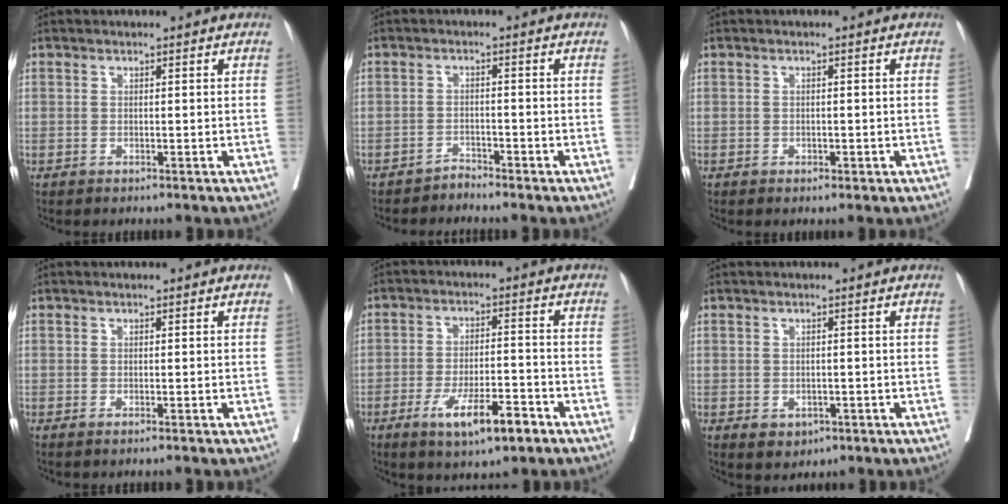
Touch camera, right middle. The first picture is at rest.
{"total": 1.6, "force": [-1.6, 0.0, -0.3], "torque": [0.011, -0.005, -0.027]}
{"total": 1.3, "force": [-0.4, 0.8, 0.9], "torque": [-0.015, 0.000, -0.001]}
{"total": 1.0, "force": [-0.7, -0.1, 0.8], "torque": [-0.013, -0.001, -0.008]}
{"total": 9.2, "force": [-5.1, 2.1, 7.4], "torque": [-0.126, -0.009, -0.080]}
{"total": 3.1, "force": [-1.3, 2.3, 1.6], "torque": [-0.020, -0.002, -0.007]}